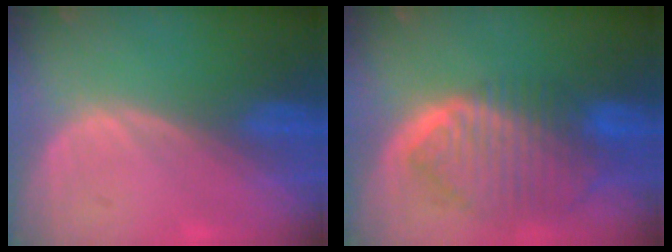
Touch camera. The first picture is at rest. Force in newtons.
{"total": 9.9, "press": 8.4, "slide": 5.2}